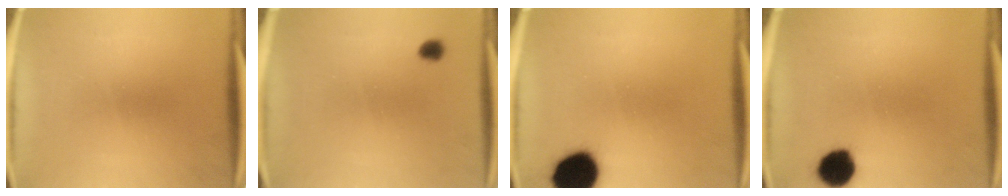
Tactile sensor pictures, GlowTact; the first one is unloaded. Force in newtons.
{"total": 1.8}
{"total": 14.2}
{"total": 7.3}